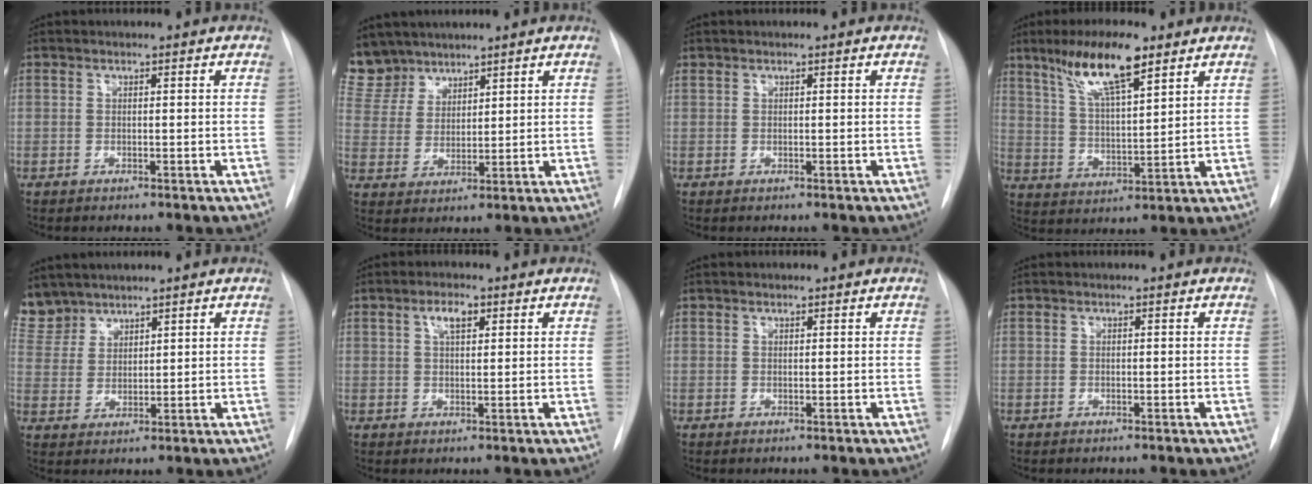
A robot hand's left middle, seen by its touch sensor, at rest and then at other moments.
{"total": 8.9, "force": [7.7, 4.3, 0.7], "torque": [-0.018, 0.010, 0.164]}
{"total": 0.0}
{"total": 11.3, "force": [7.3, 1.7, 8.4], "torque": [-0.160, 0.008, 0.134]}
{"total": 7.5, "force": [6.6, 3.6, 0.3], "torque": [-0.008, 0.007, 0.142]}
{"total": 3.2, "force": [1.5, 1.2, 2.6], "torque": [-0.049, 0.004, 0.027]}
{"total": 0.5, "force": [0.4, 0.2, 0.2], "torque": [-0.006, -0.002, 0.007]}
{"total": 0.0}